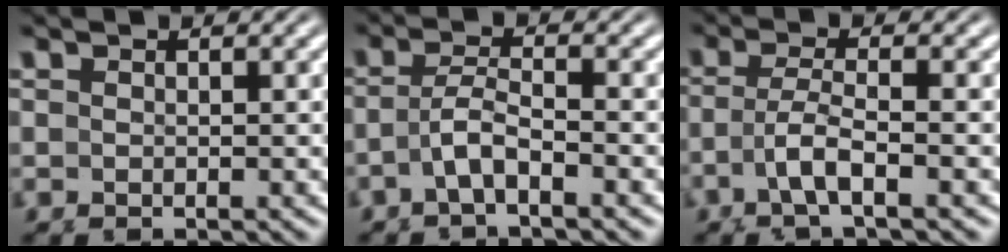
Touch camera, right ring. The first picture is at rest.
{"total": 2.6, "force": [-1.2, 0.6, 2.2], "torque": [-0.045, -0.003, -0.021]}
{"total": 3.2, "force": [-1.1, 0.8, 2.8], "torque": [-0.067, -0.016, -0.010]}